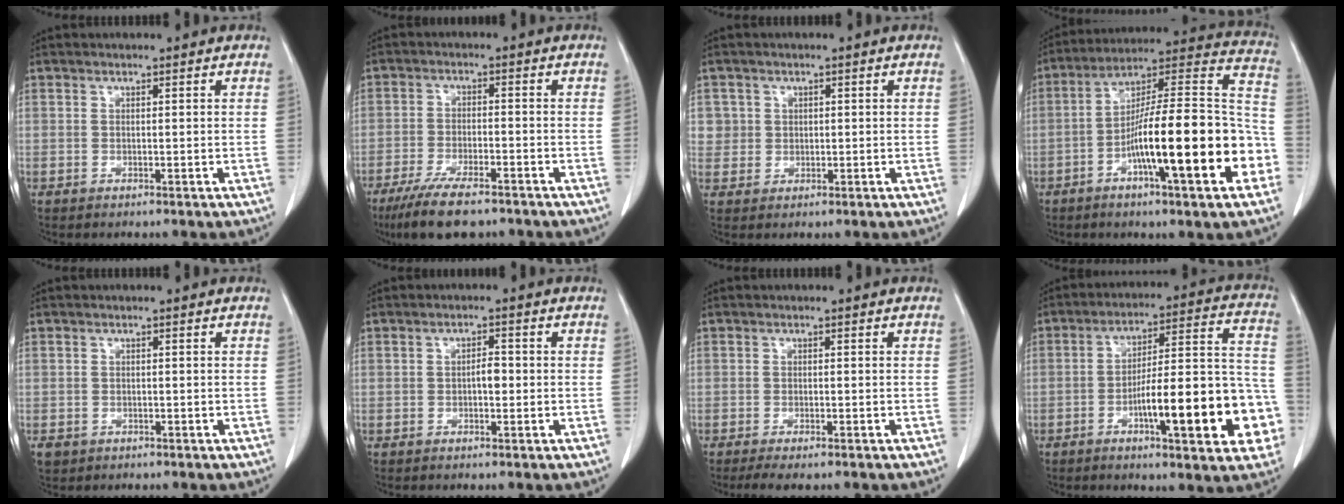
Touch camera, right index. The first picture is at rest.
{"total": 10.9, "force": [-8.2, 2.9, 6.7], "torque": [-0.119, -0.022, -0.135]}
{"total": 4.0, "force": [0.8, 3.9, 0.1], "torque": [0.014, 0.012, 0.020]}
{"total": 23.3, "force": [-7.4, 3.2, 21.8], "torque": [-0.279, 0.017, -0.114]}
{"total": 2.8, "force": [-1.2, 2.4, 0.7], "torque": [-0.015, 0.001, -0.014]}
{"total": 2.5, "force": [-0.4, 1.2, 2.2], "torque": [-0.035, 0.005, -0.006]}
{"total": 4.7, "force": [-3.3, 1.5, 2.9], "torque": [-0.056, -0.011, -0.050]}
{"total": 20.4, "force": [-6.9, 4.1, 18.8], "torque": [-0.212, 0.033, -0.088]}